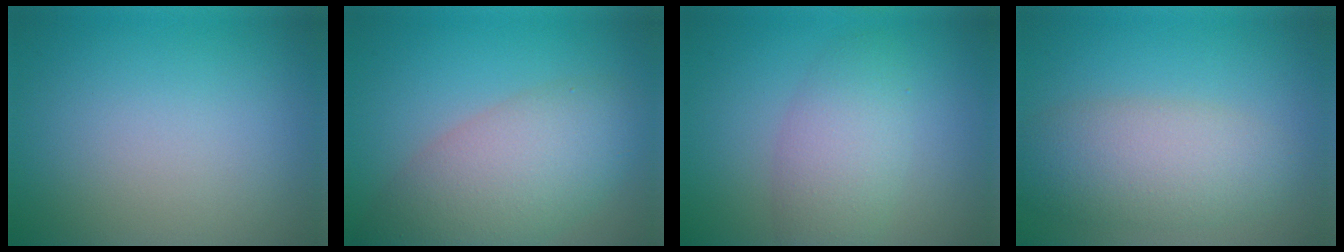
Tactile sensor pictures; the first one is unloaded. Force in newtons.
{"total": 7.6, "press": 7.5, "slide": 0.6}
{"total": 4.2, "press": 4.2, "slide": 0.2}
{"total": 5.7, "press": 5.7, "slide": 0.3}